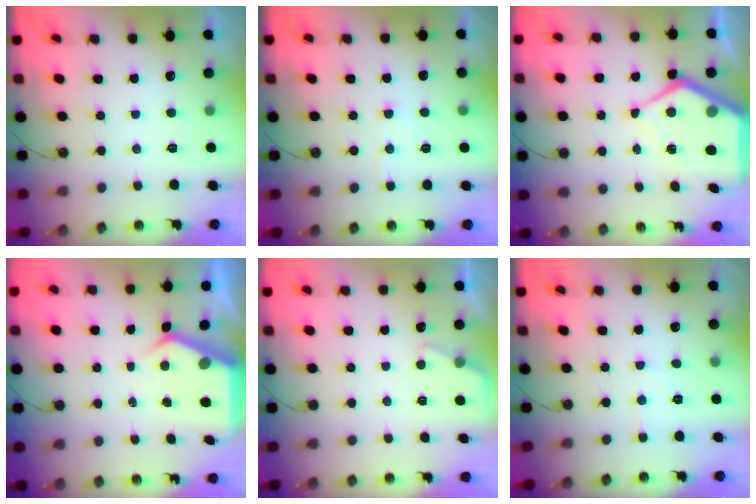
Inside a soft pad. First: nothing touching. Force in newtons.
{"total": 4.8, "press": 4.8, "slide": 0.6}
{"total": 10.8, "press": 10.8, "slide": 0.9}
{"total": 5.9, "press": 5.9, "slide": 0.7}
{"total": 3.4, "press": 3.3, "slide": 0.5}
{"total": 5.8, "press": 5.8, "slide": 0.5}